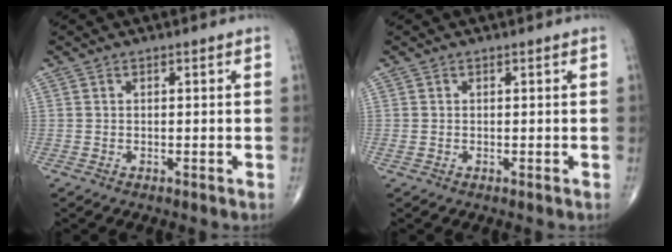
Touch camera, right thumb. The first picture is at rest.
{"total": 0.6, "force": [0.0, 0.4, 0.5], "torque": [-0.016, 0.006, 0.005]}